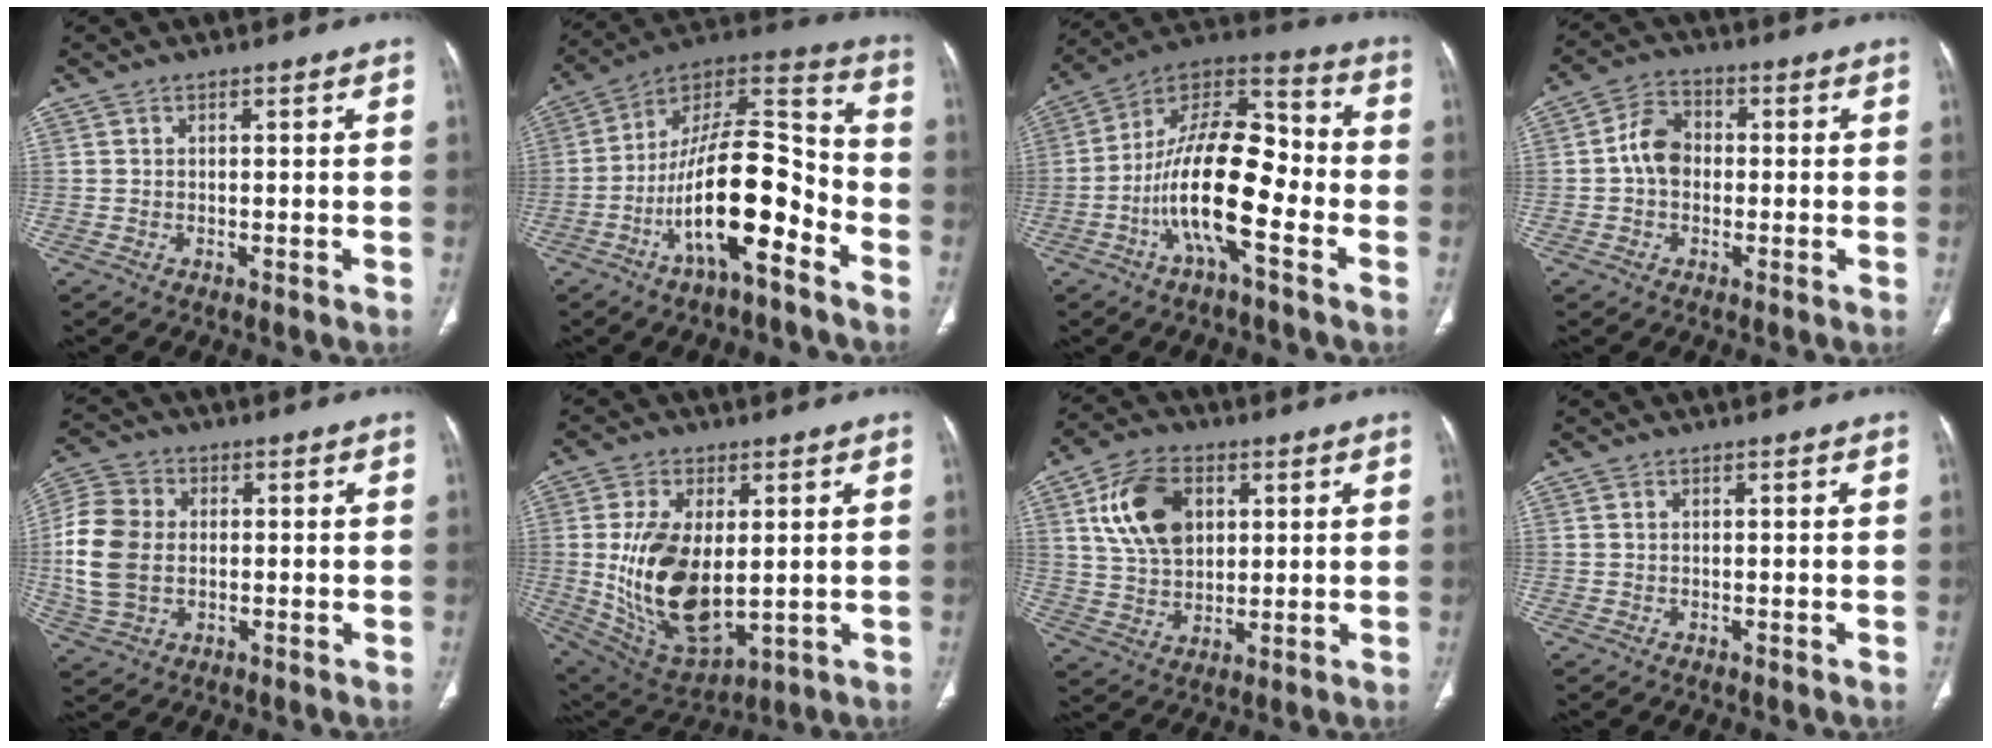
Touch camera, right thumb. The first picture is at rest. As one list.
[{"total": 20.0, "force": [-8.4, 7.2, 16.6], "torque": [-0.275, 0.076, -0.145]}, {"total": 19.0, "force": [-5.4, 7.5, 16.5], "torque": [-0.273, 0.061, -0.101]}, {"total": 6.6, "force": [-0.3, 5.0, 4.2], "torque": [-0.061, 0.019, -0.016]}, {"total": 12.7, "force": [-0.3, 9.3, 8.6], "torque": [-0.181, 0.010, -0.006]}, {"total": 18.2, "force": [0.4, 10.0, 15.2], "torque": [-0.278, -0.018, 0.033]}, {"total": 13.2, "force": [4.1, 8.9, 8.8], "torque": [-0.139, -0.005, 0.077]}, {"total": 0.0}]